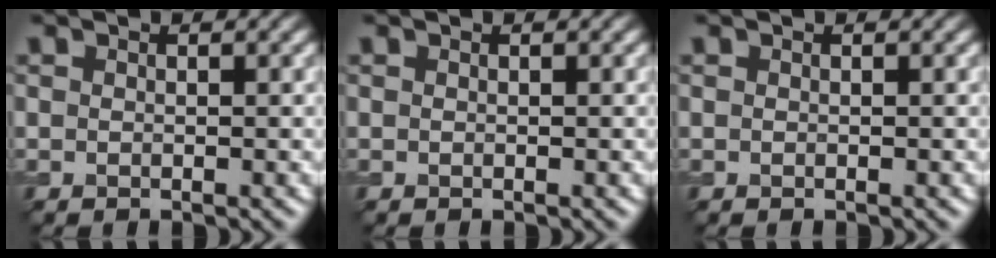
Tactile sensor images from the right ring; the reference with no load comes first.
{"total": 0.0}
{"total": 0.0}